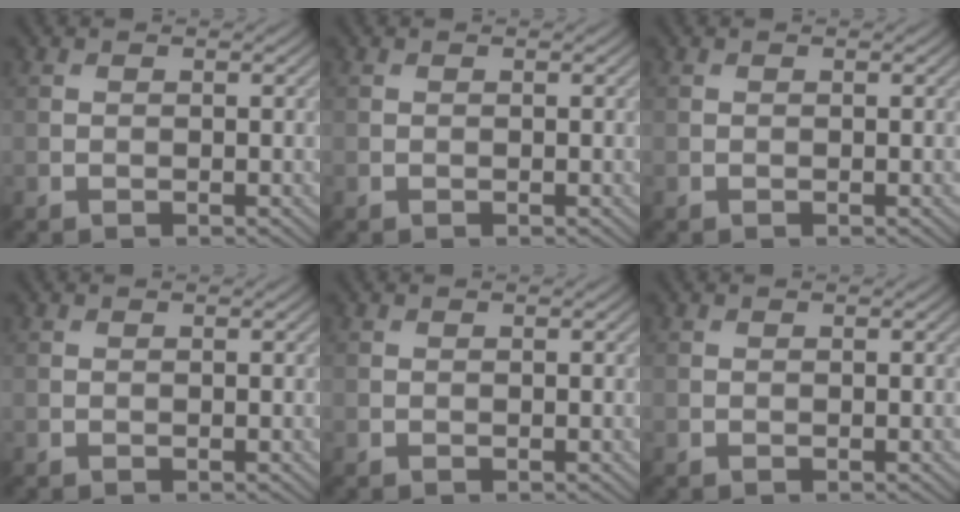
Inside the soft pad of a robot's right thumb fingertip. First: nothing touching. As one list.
[{"total": 0.0}, {"total": 0.0}, {"total": 0.0}, {"total": 0.0}, {"total": 0.0}]